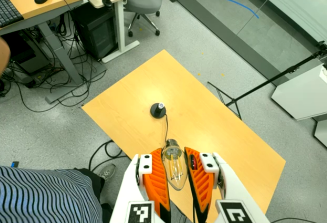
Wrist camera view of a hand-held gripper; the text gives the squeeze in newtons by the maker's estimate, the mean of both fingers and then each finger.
{"total": 21.4, "left": 24.4, "right": 18.3}